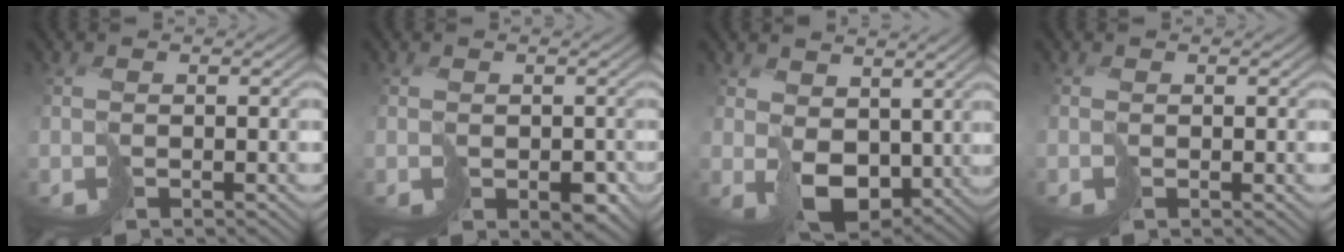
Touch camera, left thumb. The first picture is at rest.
{"total": 2.6, "force": [-0.3, 2.1, 1.5], "torque": [-0.018, -0.011, 0.006]}
{"total": 7.3, "force": [2.4, 5.1, 4.6], "torque": [-0.122, -0.013, 0.051]}
{"total": 0.6, "force": [0.3, -0.3, -0.4], "torque": [0.010, 0.002, 0.005]}